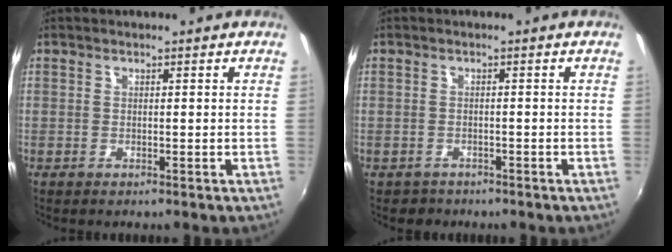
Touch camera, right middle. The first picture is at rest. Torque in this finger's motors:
{"motor_torque": [0.25, -0.30, -0.02, -0.01]}